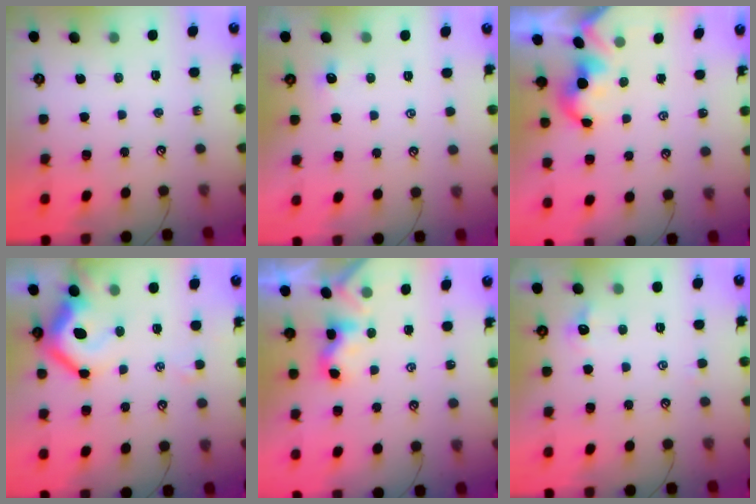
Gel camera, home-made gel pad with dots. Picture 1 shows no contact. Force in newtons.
{"total": 1.0, "press": 0.9, "slide": 0.5}
{"total": 2.3, "press": 2.2, "slide": 0.3}
{"total": 9.7, "press": 9.5, "slide": 1.9}
{"total": 2.3, "press": 2.3, "slide": 0.1}
{"total": 0.0}